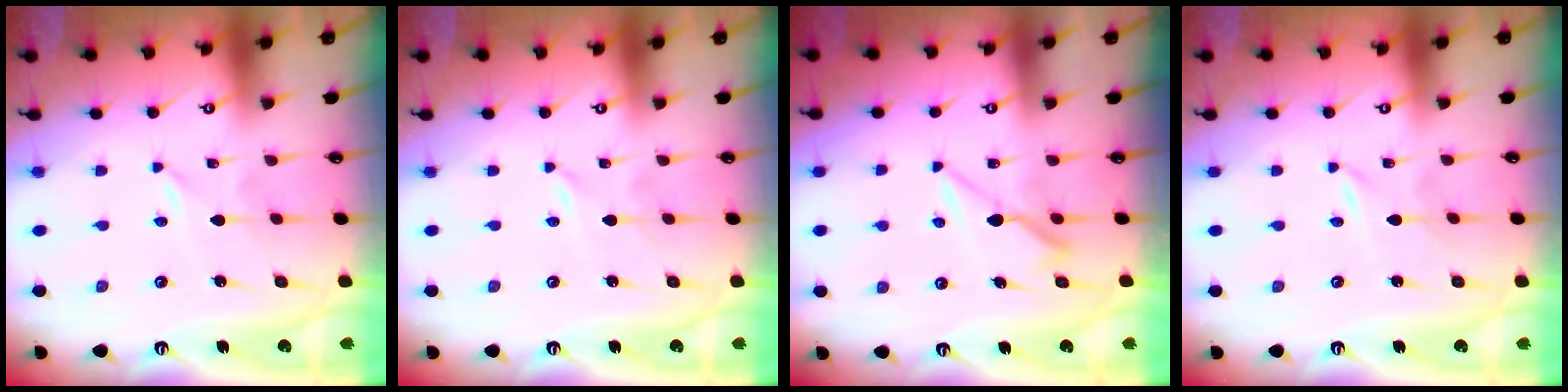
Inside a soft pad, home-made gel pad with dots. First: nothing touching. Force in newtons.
{"total": 0.0}
{"total": 6.8, "press": 6.7, "slide": 0.8}
{"total": 0.0}